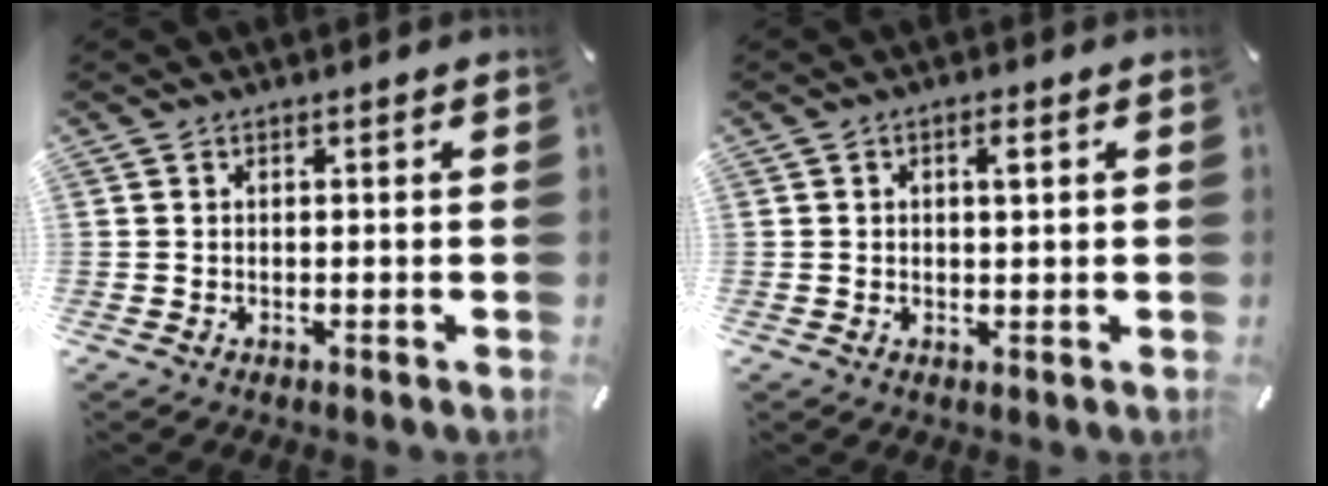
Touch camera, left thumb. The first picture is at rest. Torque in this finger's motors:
{"motor_torque": [0.01, -0.42, -0.04, 0.29, -0.02]}